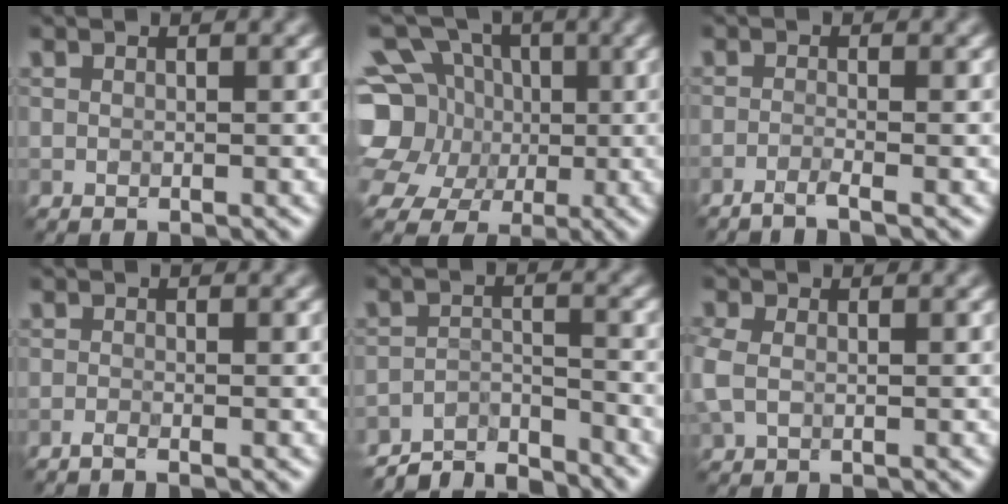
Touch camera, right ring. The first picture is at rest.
{"total": 14.8, "force": [1.1, 13.1, 6.8], "torque": [-0.184, 0.026, -0.009]}
{"total": 1.5, "force": [-1.1, 0.1, 1.0], "torque": [-0.014, -0.001, -0.034]}
{"total": 0.8, "force": [-0.6, 0.1, 0.5], "torque": [-0.011, -0.001, -0.016]}
{"total": 5.9, "force": [-5.6, 1.4, 1.4], "torque": [-0.024, -0.007, -0.099]}
{"total": 2.1, "force": [-0.2, 1.6, 1.3], "torque": [-0.040, 0.002, -0.012]}